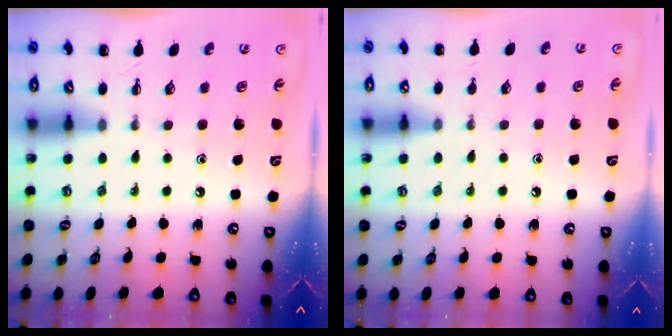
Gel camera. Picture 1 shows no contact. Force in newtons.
{"total": 4.4, "press": 4.2, "slide": 1.5}